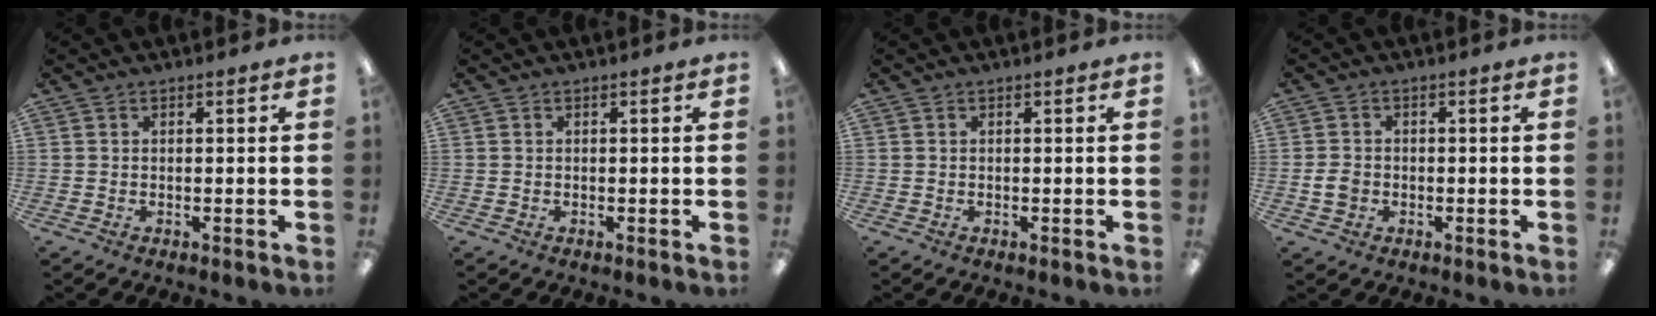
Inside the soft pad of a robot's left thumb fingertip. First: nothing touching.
{"total": 0.0}
{"total": 0.0}
{"total": 3.3, "force": [-0.5, 2.7, 1.7], "torque": [-0.030, 0.007, -0.010]}